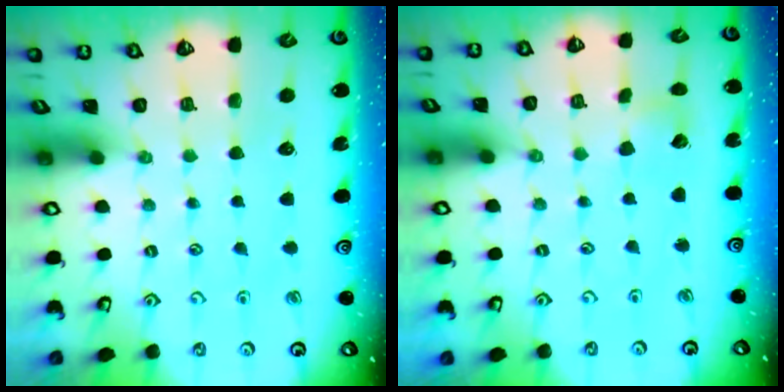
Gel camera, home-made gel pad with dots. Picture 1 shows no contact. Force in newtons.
{"total": 3.5, "press": 3.5, "slide": 0.3}